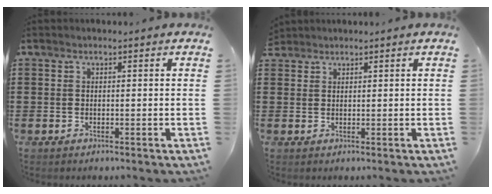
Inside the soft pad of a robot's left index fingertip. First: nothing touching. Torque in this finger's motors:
{"motor_torque": [0.03, 0.01, -0.04, -0.01]}